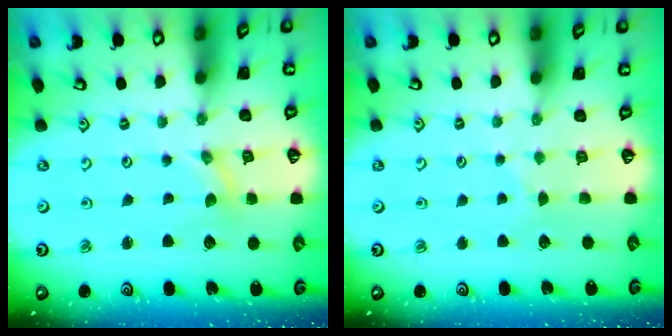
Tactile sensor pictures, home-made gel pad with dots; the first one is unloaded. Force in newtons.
{"total": 2.5, "press": 2.5, "slide": 0.4}